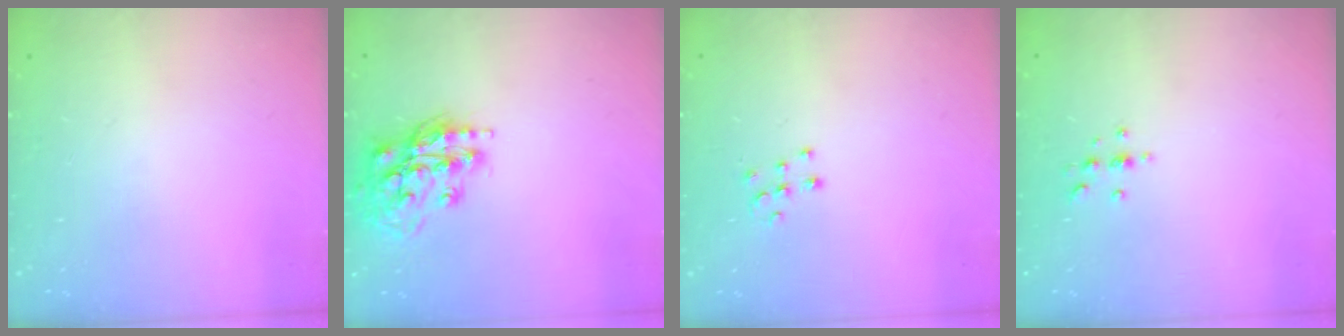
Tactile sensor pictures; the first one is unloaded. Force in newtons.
{"total": 15.3, "press": 15.2, "slide": 1.8}
{"total": 6.2, "press": 6.1, "slide": 0.9}
{"total": 2.7, "press": 2.7, "slide": 0.3}